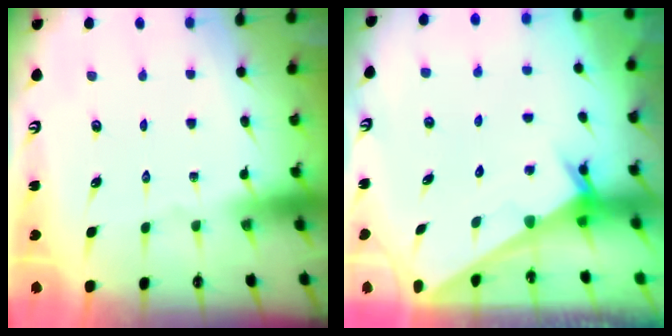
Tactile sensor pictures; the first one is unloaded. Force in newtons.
{"total": 2.4, "press": 2.4, "slide": 0.1}